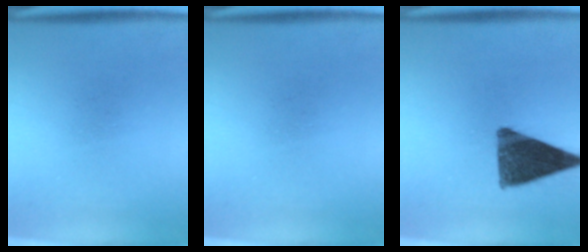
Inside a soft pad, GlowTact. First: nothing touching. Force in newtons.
{"total": 0.0}
{"total": 12.2}